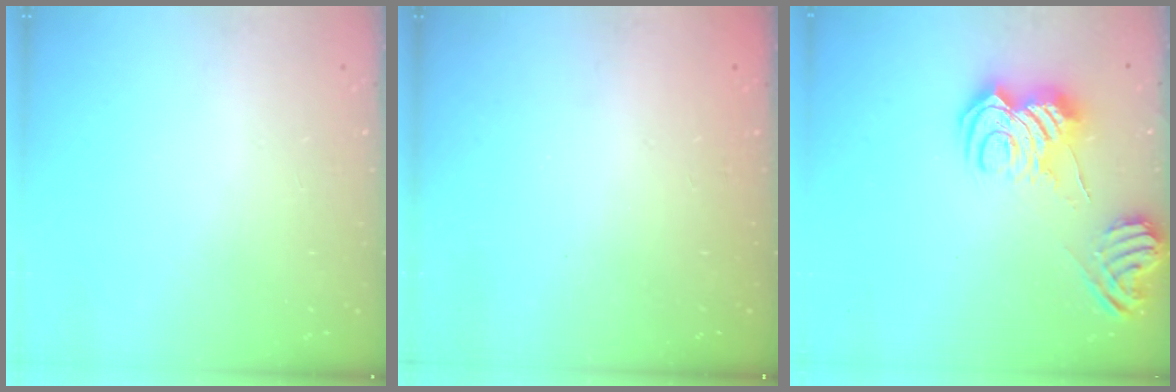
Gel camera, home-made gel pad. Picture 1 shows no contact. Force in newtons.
{"total": 2.4, "press": 2.3, "slide": 0.8}
{"total": 12.1, "press": 12.0, "slide": 1.2}